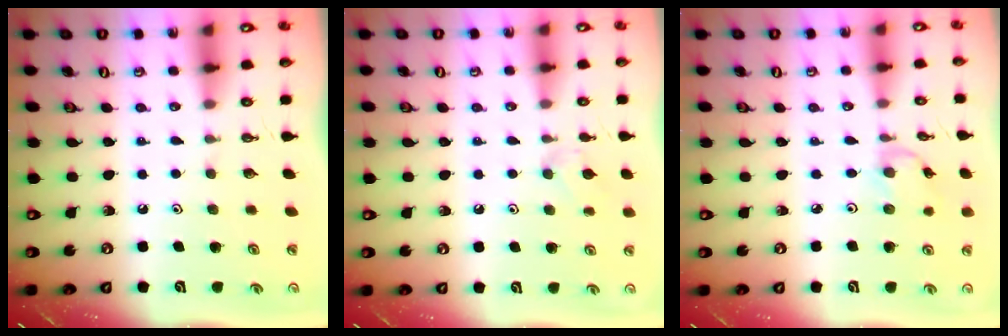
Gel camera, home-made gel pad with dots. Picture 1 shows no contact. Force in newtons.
{"total": 6.0, "press": 6.0, "slide": 1.0}
{"total": 2.6, "press": 2.6, "slide": 0.3}